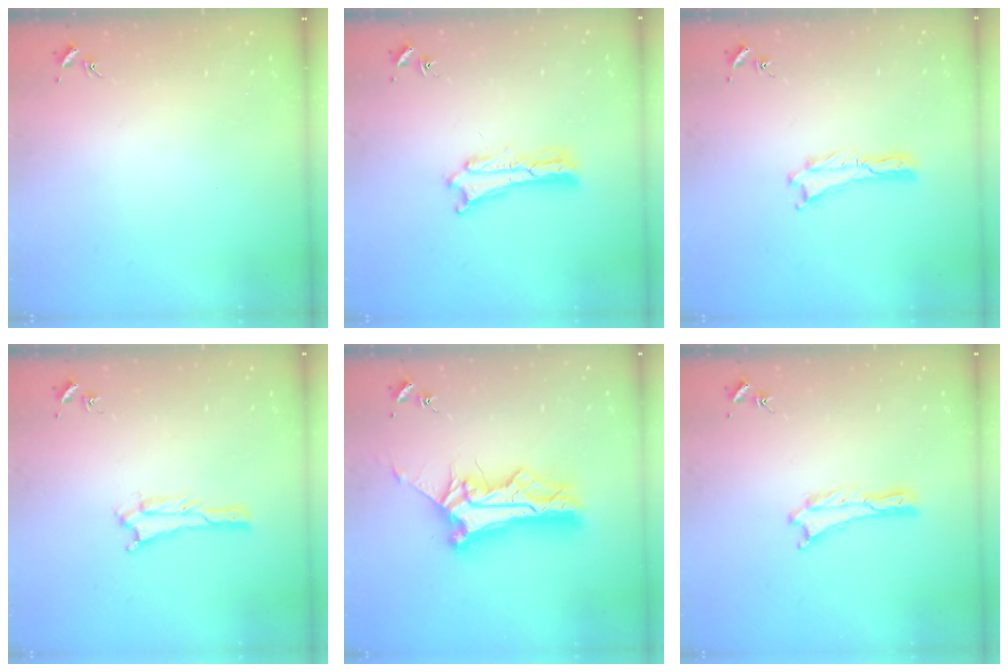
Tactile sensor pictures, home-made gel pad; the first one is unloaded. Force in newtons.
{"total": 1.8, "press": 1.8, "slide": 0.3}
{"total": 0.0}
{"total": 0.6, "press": 0.6, "slide": 0.1}
{"total": 10.4, "press": 10.3, "slide": 1.1}
{"total": 0.0}